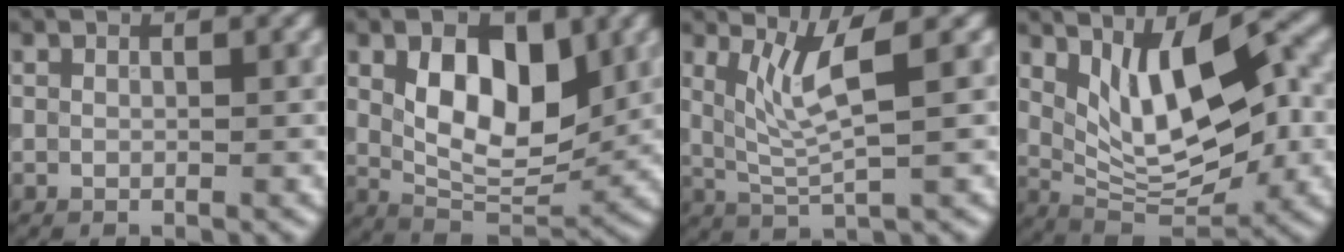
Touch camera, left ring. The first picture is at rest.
{"total": 8.1, "force": [1.8, 4.4, 6.5], "torque": [-0.105, -0.007, 0.029]}
{"total": 4.0, "force": [1.5, 0.5, 3.7], "torque": [-0.085, -0.006, 0.039]}
{"total": 8.9, "force": [1.9, 3.7, 7.8], "torque": [-0.131, -0.005, 0.036]}